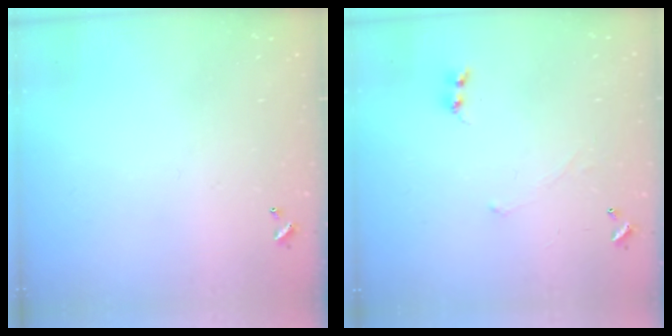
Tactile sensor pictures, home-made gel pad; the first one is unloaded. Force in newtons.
{"total": 0.7, "press": 0.4, "slide": 0.5}